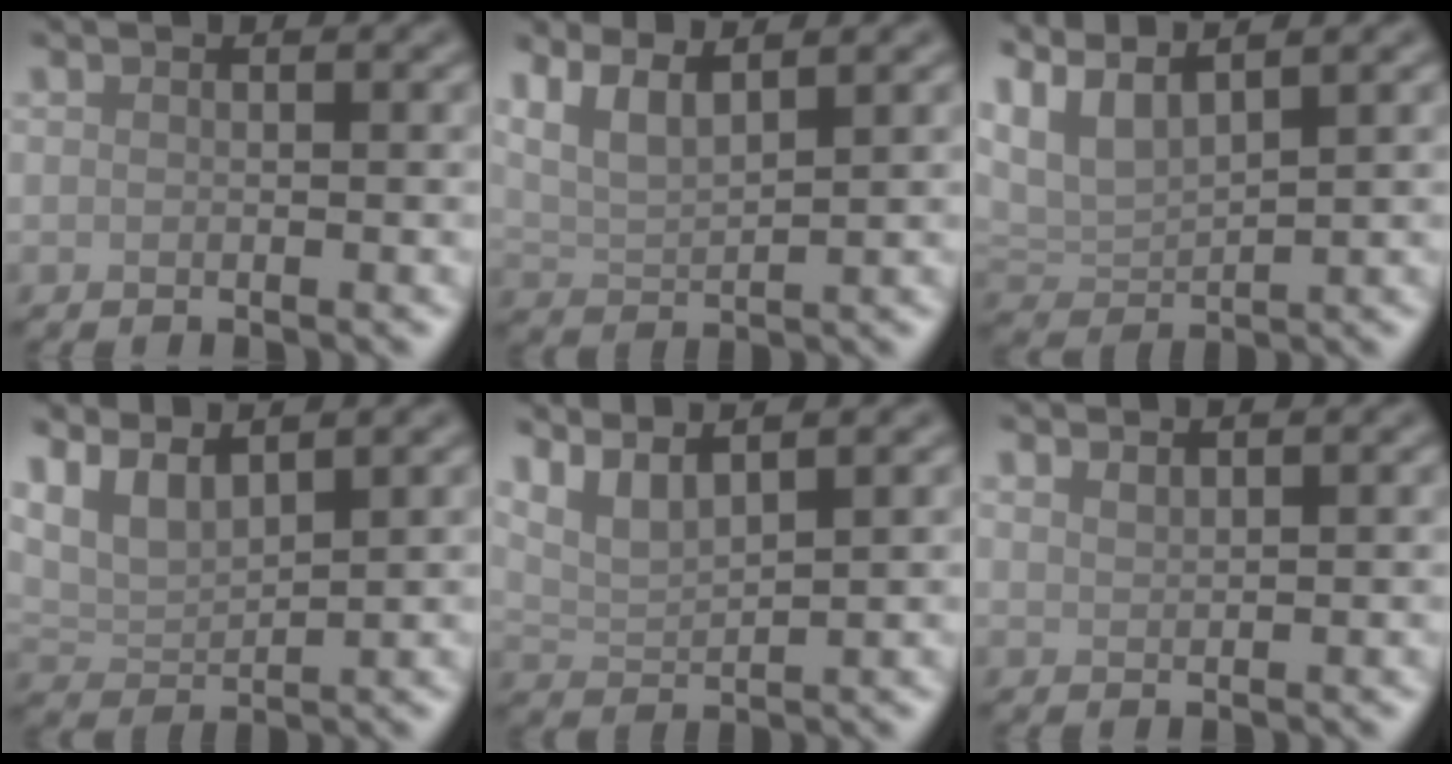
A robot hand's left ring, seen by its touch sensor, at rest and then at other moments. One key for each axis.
{"total": 3.9, "fx": 2.7, "fy": 1.2, "fz": 2.5, "tx": -0.057, "ty": 0.003, "tz": 0.056}
{"total": 4.8, "fx": 3.5, "fy": 1.6, "fz": 3.0, "tx": -0.073, "ty": 0.010, "tz": 0.072}
{"total": 4.2, "fx": 3.0, "fy": 1.7, "fz": 2.4, "tx": -0.056, "ty": 0.000, "tz": 0.060}
{"total": 3.8, "fx": 2.9, "fy": 0.8, "fz": 2.2, "tx": -0.048, "ty": 0.004, "tz": 0.062}
{"total": 1.1, "fx": 1.1, "fy": 0.1, "fz": 0.2, "tx": -0.003, "ty": 0.000, "tz": 0.021}